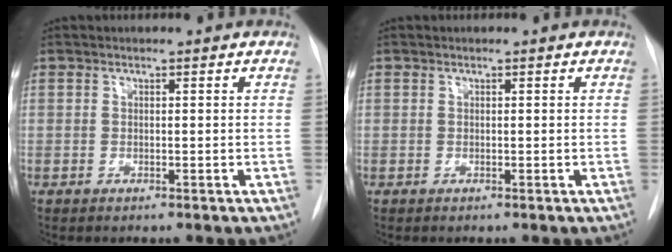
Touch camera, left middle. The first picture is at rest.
{"total": 0.0}